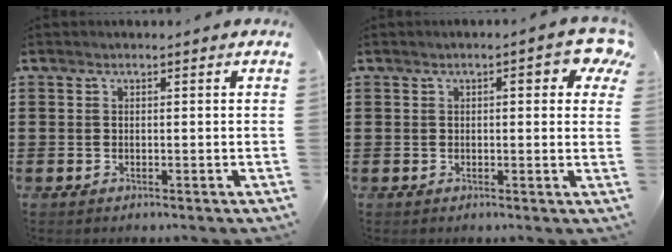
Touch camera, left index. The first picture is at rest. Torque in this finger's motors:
{"motor_torque": [0.61, -0.59, 0.46, 0.06]}